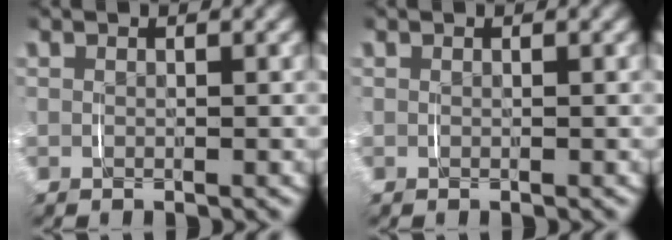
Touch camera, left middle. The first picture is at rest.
{"total": 0.0}